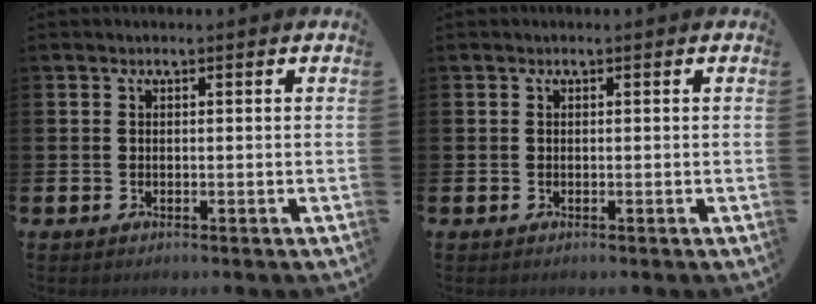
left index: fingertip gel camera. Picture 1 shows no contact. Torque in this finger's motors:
{"motor_torque": [0.00, 0.00, 0.01, 0.00]}